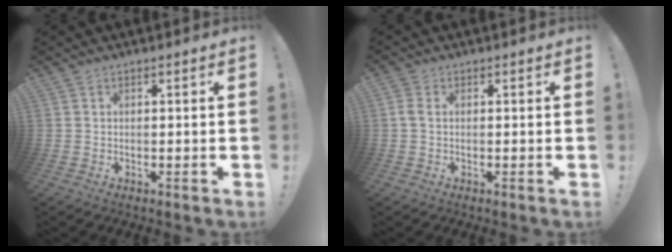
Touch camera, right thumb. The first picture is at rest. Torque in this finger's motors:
{"motor_torque": [0.16, -0.11, 0.38, 0.32, 0.19]}